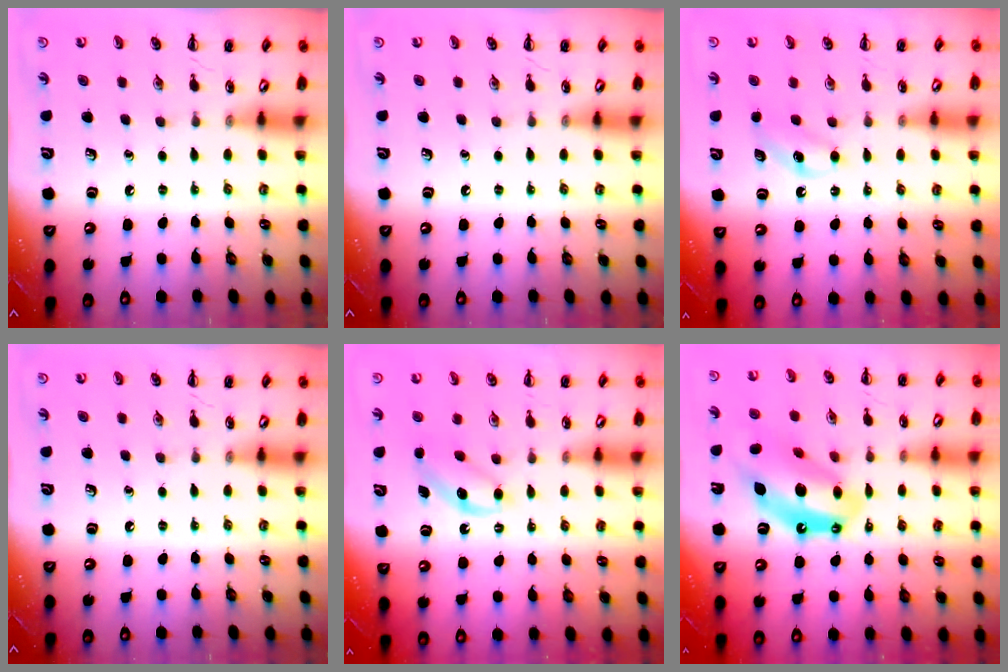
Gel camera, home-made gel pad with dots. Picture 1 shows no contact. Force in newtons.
{"total": 0.0}
{"total": 5.4, "press": 5.2, "slide": 1.5}
{"total": 0.0}
{"total": 5.0, "press": 4.8, "slide": 1.4}
{"total": 14.1, "press": 13.5, "slide": 4.0}